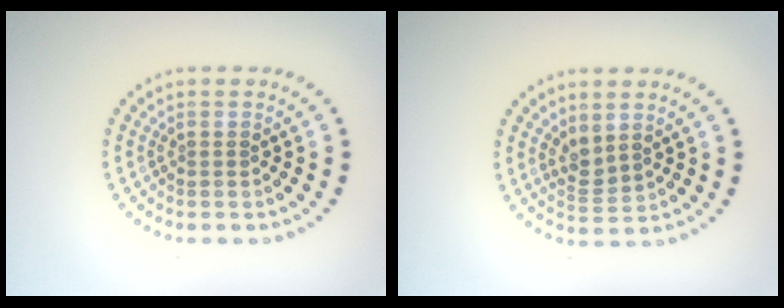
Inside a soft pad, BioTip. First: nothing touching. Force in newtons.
{"total": 1.9, "press": 1.6, "slide": 1.1}